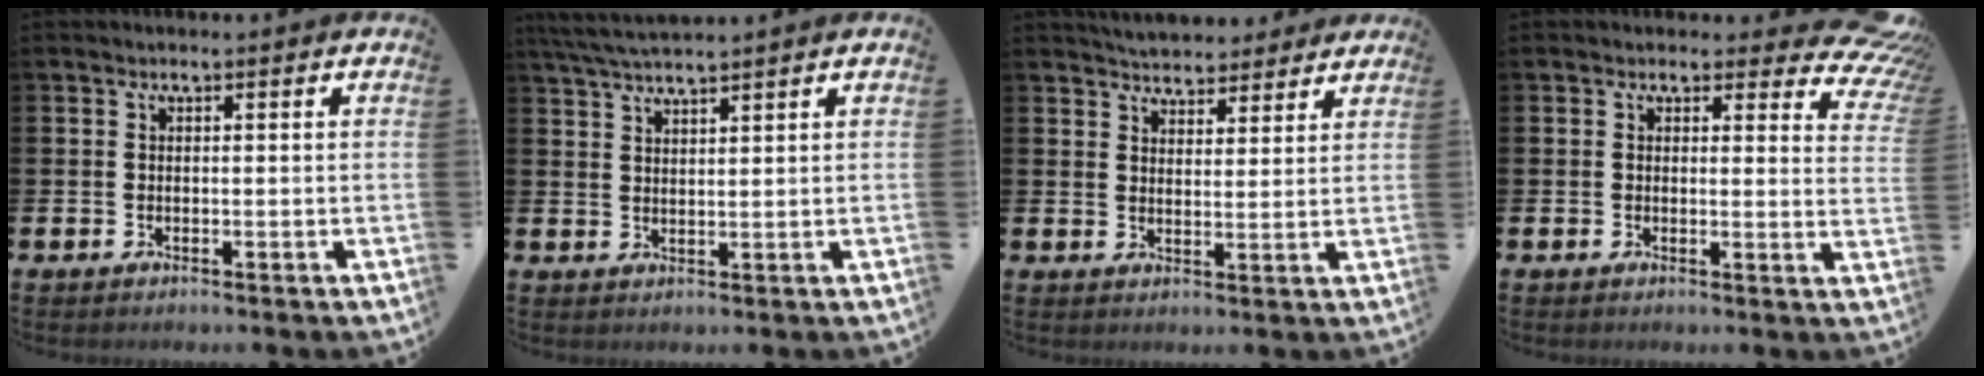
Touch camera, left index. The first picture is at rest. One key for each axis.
{"total": 3.9, "fx": 3.7, "fy": -0.1, "fz": 1.2, "tx": -0.039, "ty": -0.009, "tz": 0.069}
{"total": 4.8, "fx": 4.6, "fy": 1.2, "fz": 0.0, "tx": -0.015, "ty": -0.020, "tz": 0.084}
{"total": 3.3, "fx": 2.5, "fy": 1.9, "fz": 1.1, "tx": -0.010, "ty": -0.021, "tz": 0.035}